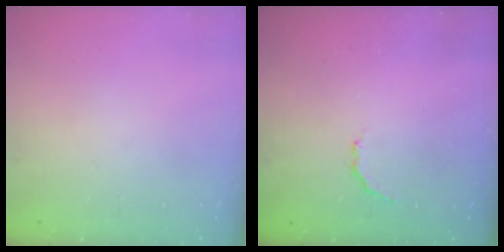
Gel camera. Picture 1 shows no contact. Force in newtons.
{"total": 2.6, "press": 2.4, "slide": 1.0}